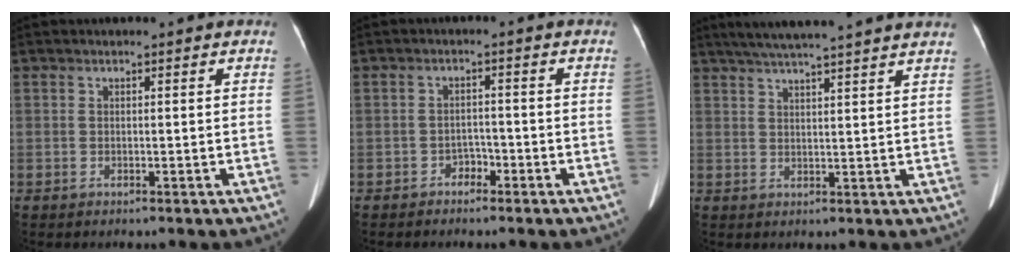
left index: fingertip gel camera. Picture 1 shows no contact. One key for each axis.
{"total": 2.0, "fx": -1.5, "fy": 1.2, "fz": 0.6, "tx": -0.006, "ty": 0.006, "tz": -0.027}
{"total": 14.0, "fx": 12.1, "fy": -0.4, "fz": 7.1, "tx": -0.119, "ty": 0.032, "tz": 0.160}